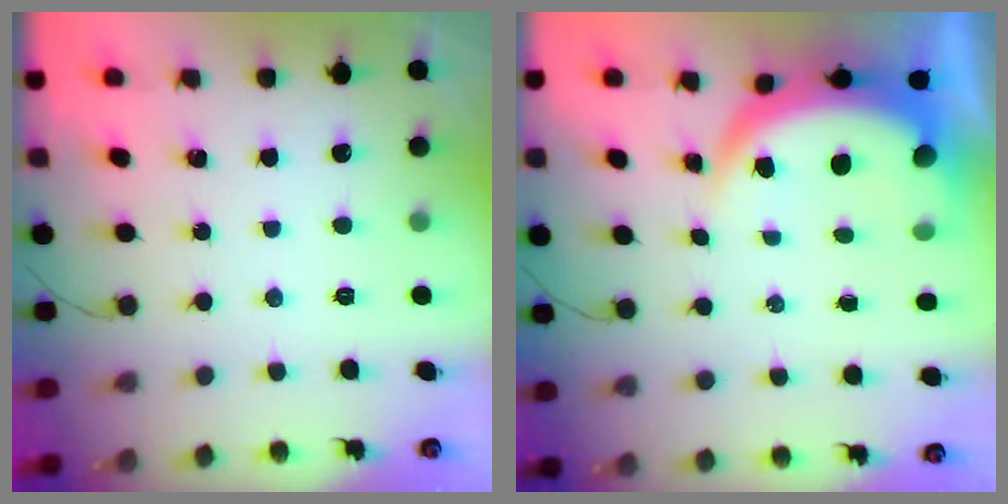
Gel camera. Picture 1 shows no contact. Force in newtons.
{"total": 8.2, "press": 8.1, "slide": 1.1}